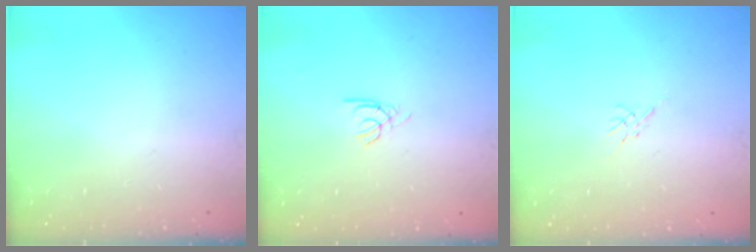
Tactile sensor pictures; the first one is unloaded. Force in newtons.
{"total": 2.2, "press": 2.2, "slide": 0.2}
{"total": 0.0}